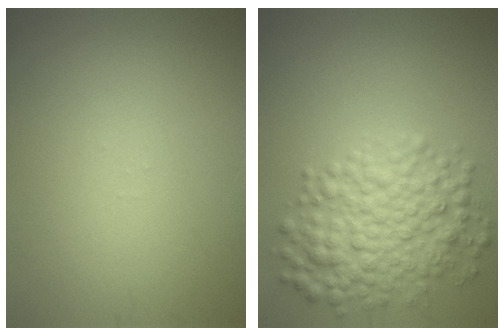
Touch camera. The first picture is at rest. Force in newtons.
{"total": 6.2, "press": 6.2, "slide": 0.0}